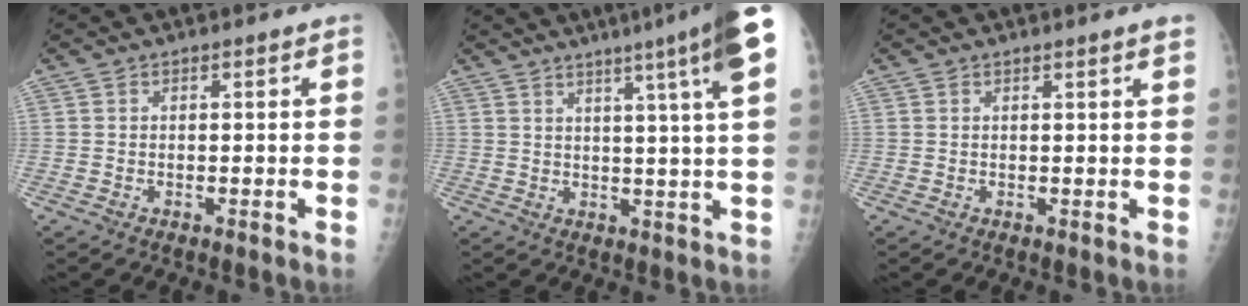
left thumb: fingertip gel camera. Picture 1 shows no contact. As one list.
[{"total": 13.9, "force": [7.6, -0.6, 11.6], "torque": [-0.158, -0.017, 0.085]}, {"total": 1.6, "force": [1.2, -0.3, 1.1], "torque": [-0.011, -0.002, 0.016]}]